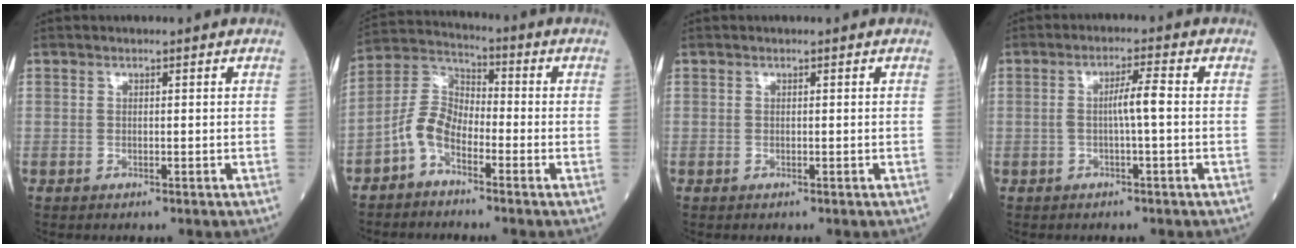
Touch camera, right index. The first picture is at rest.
{"total": 6.5, "force": [-3.6, 3.6, 4.1], "torque": [-0.094, 0.018, -0.084]}
{"total": 0.0}
{"total": 3.8, "force": [-0.2, -0.1, 3.7], "torque": [-0.068, 0.005, -0.004]}